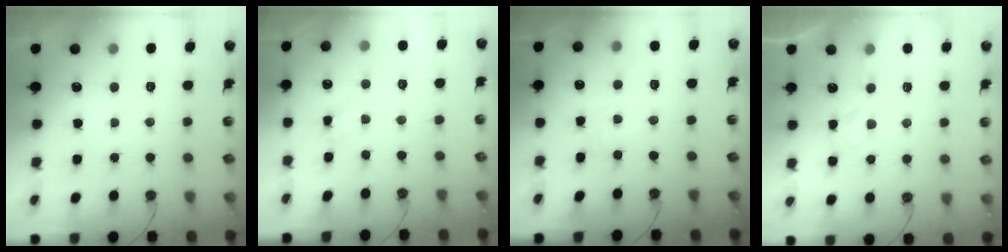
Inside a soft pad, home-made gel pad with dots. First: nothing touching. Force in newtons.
{"total": 5.0, "press": 5.0, "slide": 0.8}
{"total": 2.2, "press": 2.2, "slide": 0.4}
{"total": 4.6, "press": 4.6, "slide": 0.5}